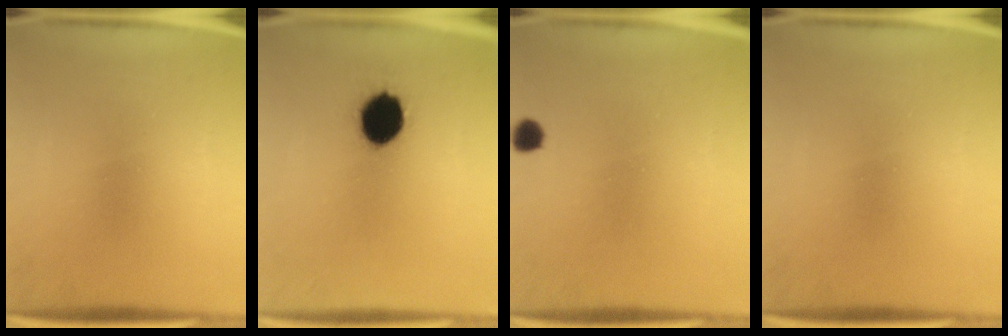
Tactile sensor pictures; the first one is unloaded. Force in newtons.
{"total": 12.3}
{"total": 2.1}
{"total": 0.0}